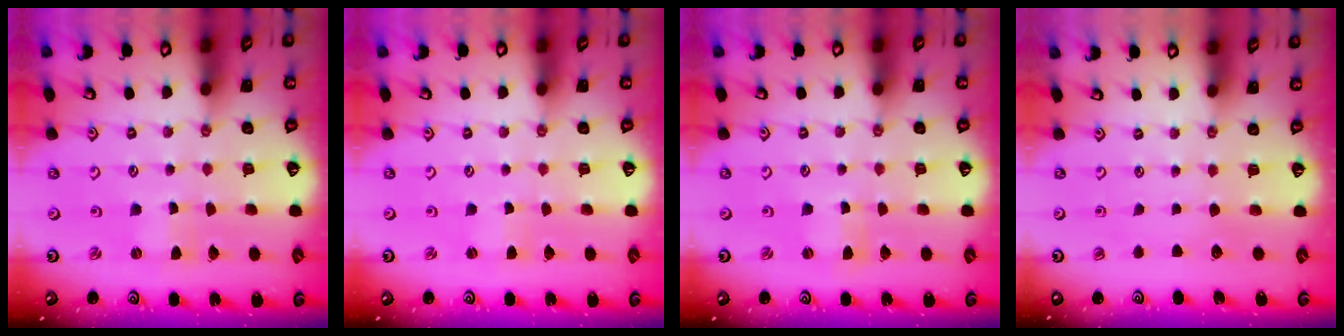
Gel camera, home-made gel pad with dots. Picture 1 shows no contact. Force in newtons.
{"total": 1.8, "press": 1.7, "slide": 0.3}
{"total": 1.0, "press": 1.0, "slide": 0.2}
{"total": 0.0}